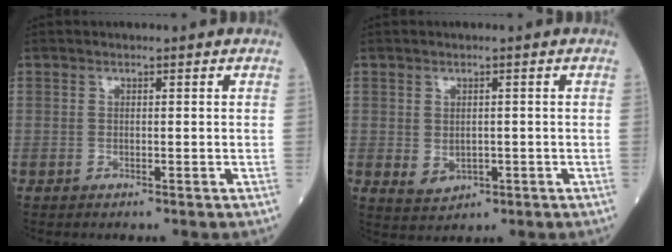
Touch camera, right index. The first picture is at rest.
{"total": 3.0, "force": [-0.4, 2.4, 1.9], "torque": [-0.033, -0.003, 0.008]}